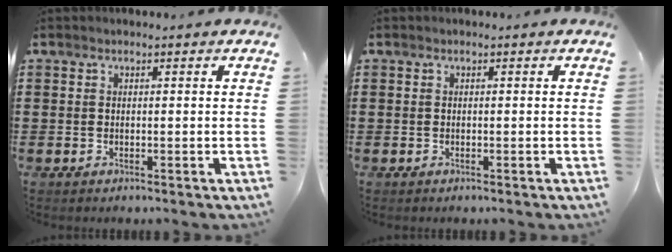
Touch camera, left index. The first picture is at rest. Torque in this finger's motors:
{"motor_torque": [0.00, 0.00, 0.00, 0.00]}